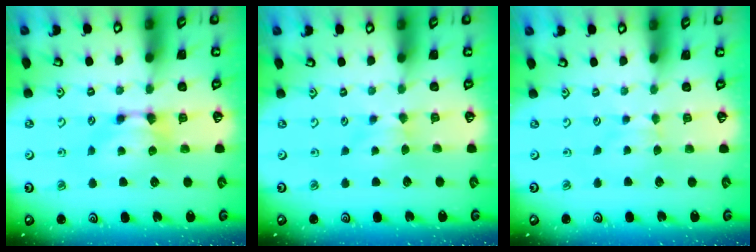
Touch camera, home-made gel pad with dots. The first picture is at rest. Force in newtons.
{"total": 2.3, "press": 2.2, "slide": 0.6}
{"total": 2.7, "press": 2.7, "slide": 0.4}